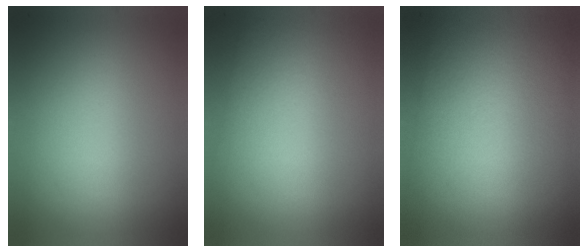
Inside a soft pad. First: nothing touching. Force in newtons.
{"total": 1.0}
{"total": 2.8}